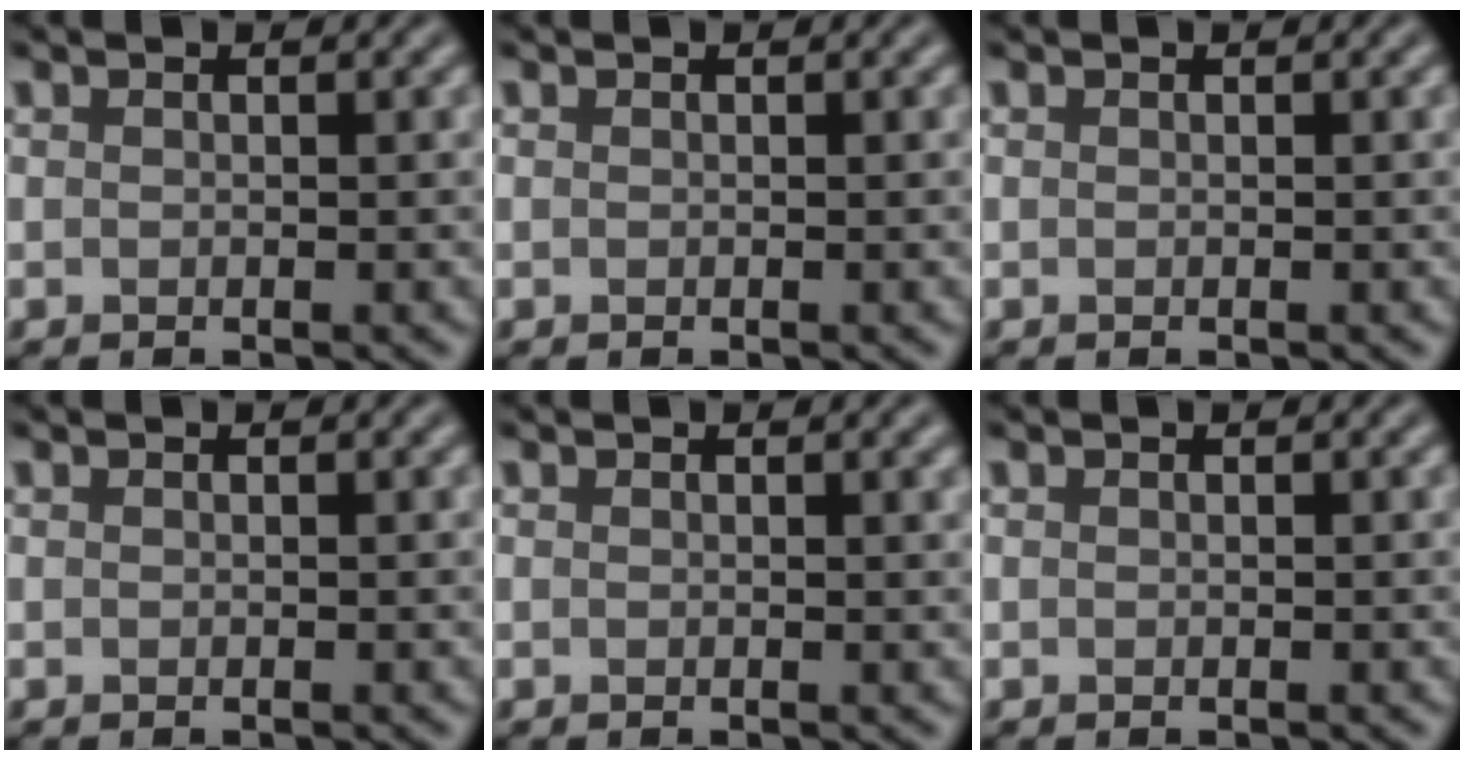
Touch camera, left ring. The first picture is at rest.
{"total": 0.0}
{"total": 0.0}
{"total": 0.0}
{"total": 0.6, "force": [0.4, 0.1, 0.5], "torque": [-0.001, 0.002, 0.004]}
{"total": 0.0}